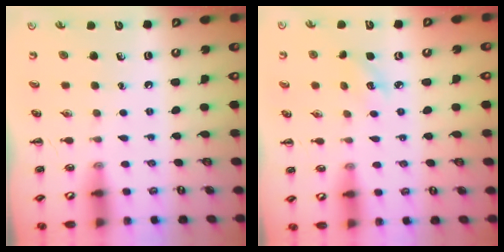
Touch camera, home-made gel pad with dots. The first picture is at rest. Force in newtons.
{"total": 3.9, "press": 3.8, "slide": 1.2}